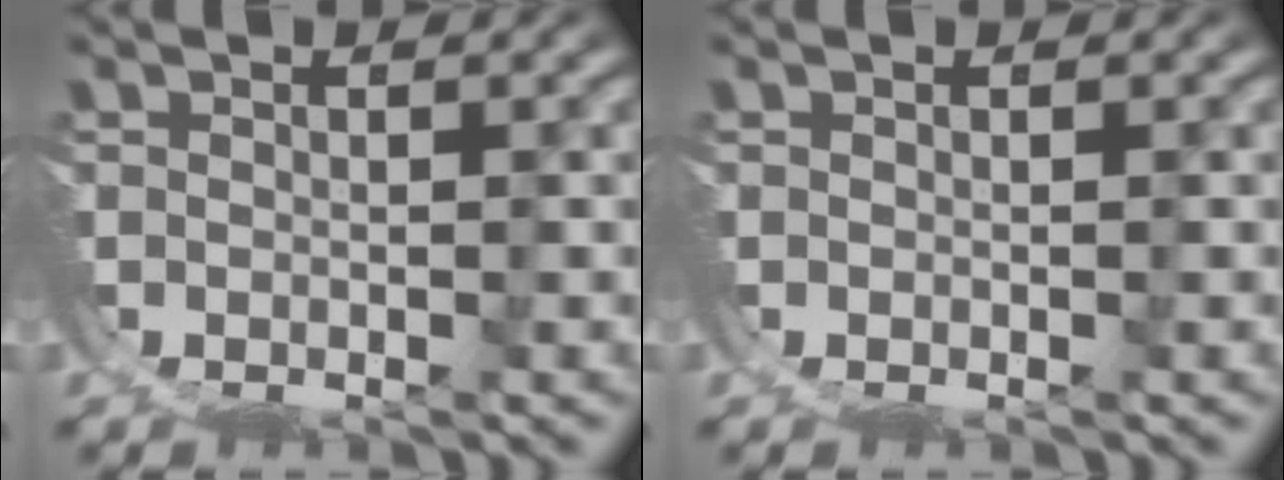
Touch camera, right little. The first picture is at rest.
{"total": 0.0}